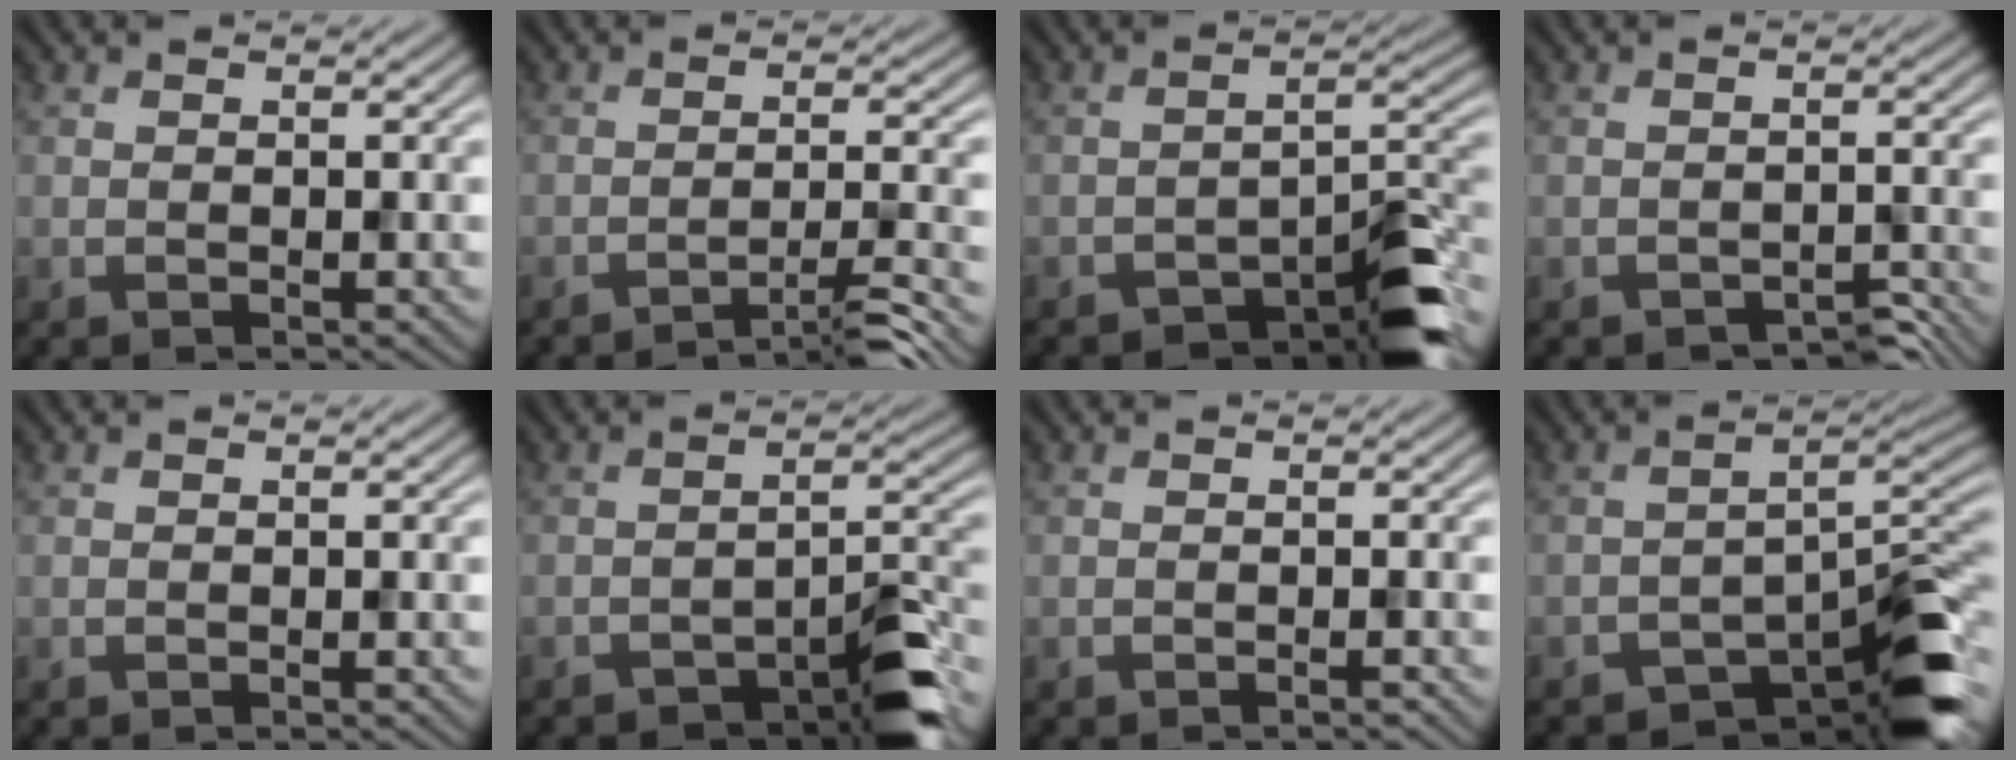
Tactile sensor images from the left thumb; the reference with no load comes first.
{"total": 4.9, "force": [-3.7, 0.2, 3.2], "torque": [-0.043, 0.018, -0.076]}
{"total": 7.9, "force": [-5.5, 2.5, 5.1], "torque": [-0.059, 0.007, -0.091]}
{"total": 2.3, "force": [-2.1, 0.5, 0.9], "torque": [-0.009, 0.003, -0.032]}
{"total": 0.0}
{"total": 7.1, "force": [-5.0, 2.1, 4.6], "torque": [-0.056, 0.007, -0.080]}
{"total": 0.8, "force": [-0.6, 0.0, 0.6], "torque": [-0.007, 0.002, -0.012]}
{"total": 9.6, "force": [-6.4, 3.3, 6.4], "torque": [-0.070, 0.003, -0.110]}